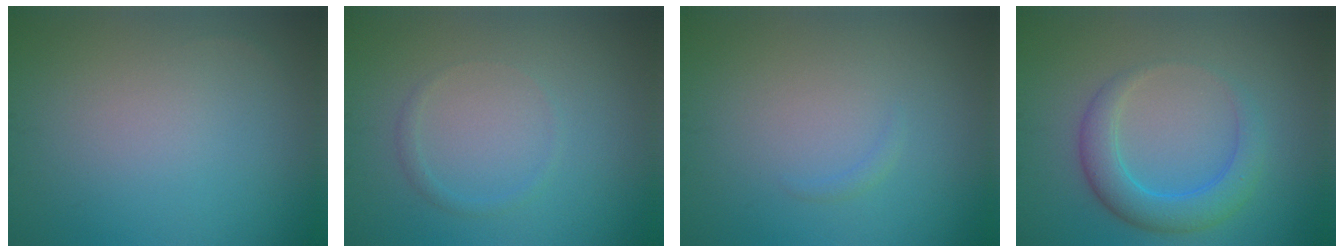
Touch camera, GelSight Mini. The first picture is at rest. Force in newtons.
{"total": 0.8, "press": 0.8, "slide": 0.1}
{"total": 0.5, "press": 0.5, "slide": 0.1}
{"total": 4.2, "press": 4.2, "slide": 0.1}